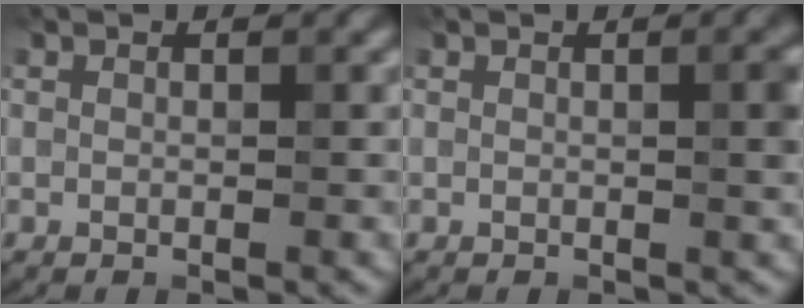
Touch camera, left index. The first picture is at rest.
{"total": 2.7, "force": [0.2, 0.8, 2.6], "torque": [-0.028, 0.009, 0.003]}